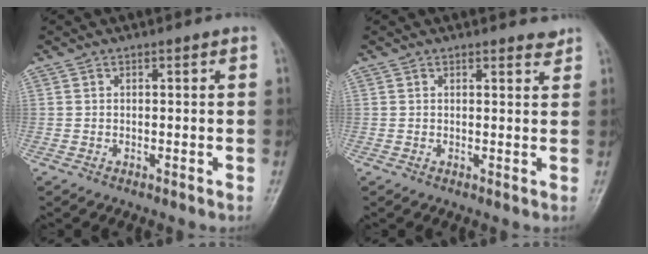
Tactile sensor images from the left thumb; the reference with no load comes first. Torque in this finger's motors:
{"motor_torque": [-0.06, -0.10, -0.22, -0.08, 0.00]}